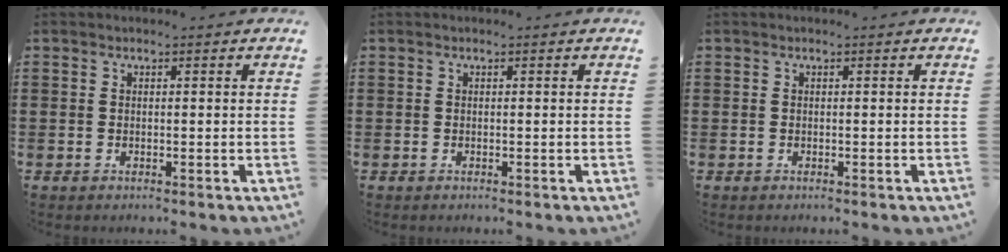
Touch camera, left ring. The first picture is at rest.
{"total": 0.0}
{"total": 0.0}